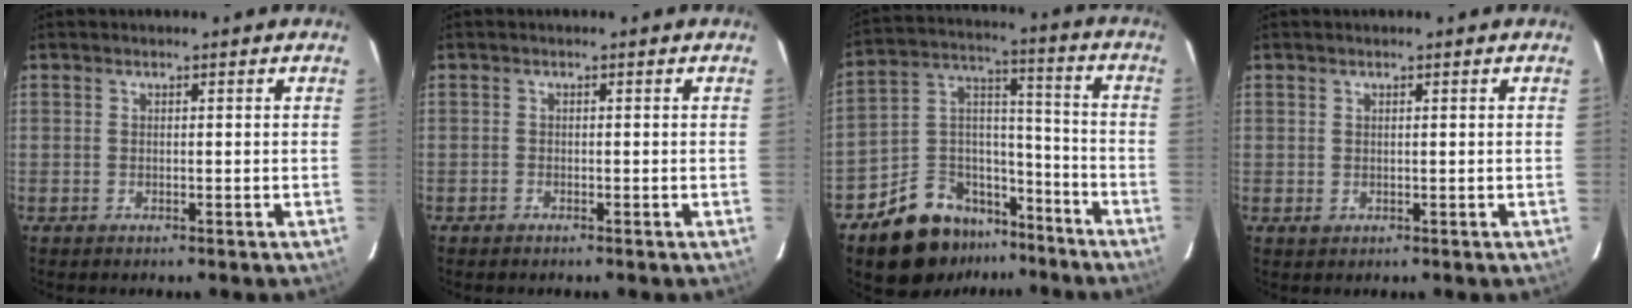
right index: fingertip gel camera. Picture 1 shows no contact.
{"total": 0.6, "force": [-0.6, 0.3, 0.0], "torque": [-0.002, 0.002, -0.012]}
{"total": 14.1, "force": [-9.9, 9.2, 4.2], "torque": [-0.094, 0.074, -0.148]}
{"total": 1.0, "force": [0.3, 0.9, 0.1], "torque": [0.001, 0.003, 0.004]}